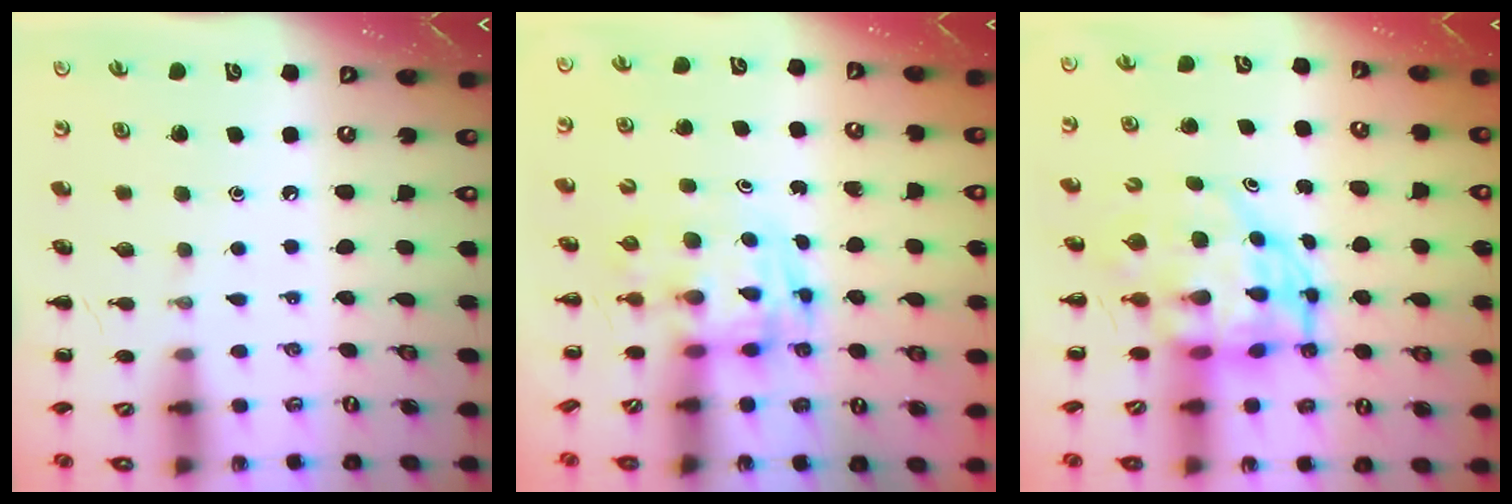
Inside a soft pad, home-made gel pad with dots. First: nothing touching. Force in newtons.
{"total": 3.4, "press": 3.4, "slide": 0.6}
{"total": 5.6, "press": 5.4, "slide": 1.5}